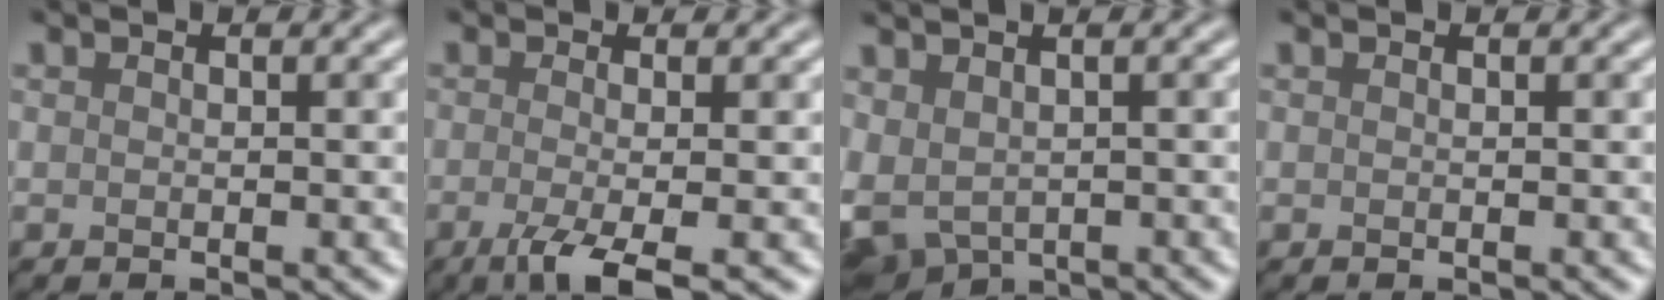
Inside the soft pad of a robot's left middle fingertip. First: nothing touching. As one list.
[{"total": 3.9, "force": [-1.5, 0.9, 3.5], "torque": [-0.062, -0.006, -0.037]}, {"total": 5.5, "force": [0.1, 3.9, 4.0], "torque": [-0.088, -0.015, 0.024]}, {"total": 0.0}]